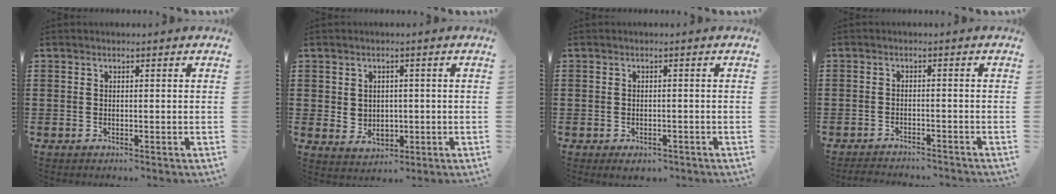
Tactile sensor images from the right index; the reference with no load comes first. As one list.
[{"total": 2.7, "force": [0.8, 2.5, 0.7], "torque": [-0.016, 0.007, 0.011]}, {"total": 1.1, "force": [-1.0, 0.4, 0.2], "torque": [-0.007, 0.003, -0.022]}, {"total": 2.0, "force": [-1.9, 0.1, -0.3], "torque": [0.000, 0.003, -0.043]}]